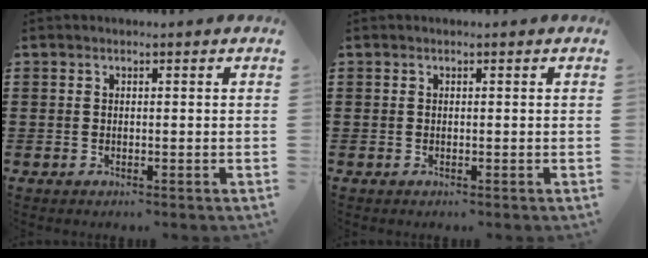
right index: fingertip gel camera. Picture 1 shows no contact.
{"total": 0.0}